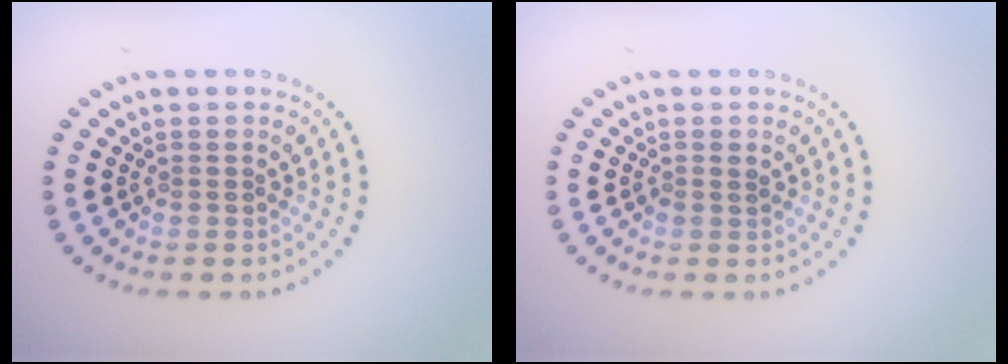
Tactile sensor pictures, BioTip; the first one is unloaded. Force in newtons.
{"total": 0.7, "press": 0.7, "slide": 0.1}